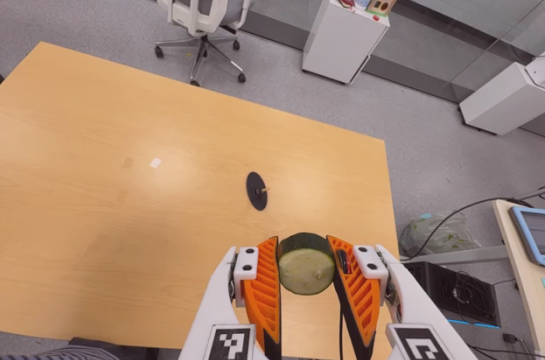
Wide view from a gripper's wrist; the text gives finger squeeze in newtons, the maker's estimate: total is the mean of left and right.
{"total": 11.6, "left": 11.7, "right": 11.4}